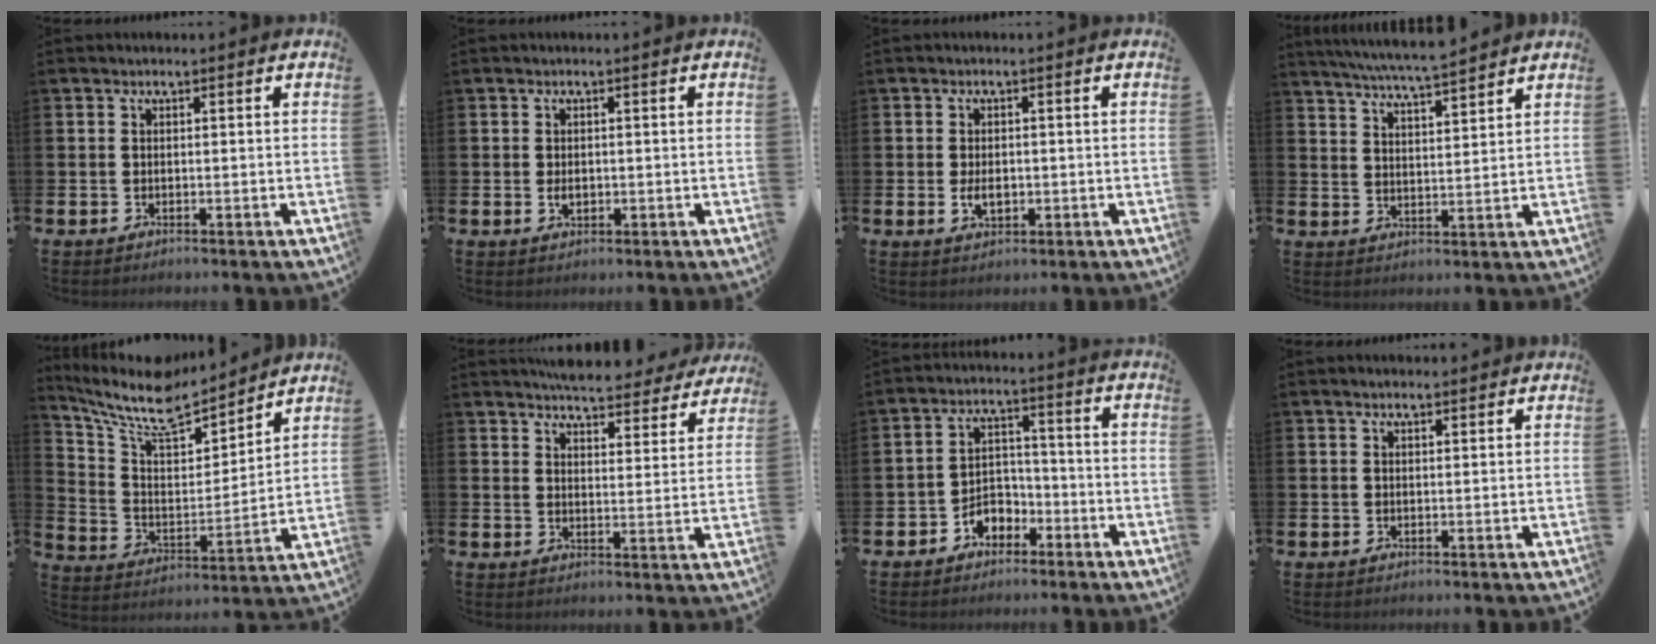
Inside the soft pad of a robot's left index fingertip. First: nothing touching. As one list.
[{"total": 1.5, "force": [0.0, 1.0, 1.1], "torque": [-0.013, 0.003, -0.004]}, {"total": 2.7, "force": [-0.1, 1.6, 2.1], "torque": [-0.032, 0.001, -0.005]}, {"total": 6.4, "force": [6.2, -0.1, 1.5], "torque": [-0.053, -0.033, 0.111]}, {"total": 9.8, "force": [8.7, 2.7, 3.7], "torque": [-0.112, -0.063, 0.149]}, {"total": 5.5, "force": [5.3, 0.9, 1.0], "torque": [-0.030, -0.034, 0.094]}, {"total": 3.7, "force": [-2.6, 2.5, 1.0], "torque": [-0.032, 0.009, -0.055]}, {"total": 1.2, "force": [1.0, 0.3, 0.4], "torque": [-0.007, 0.004, 0.018]}]